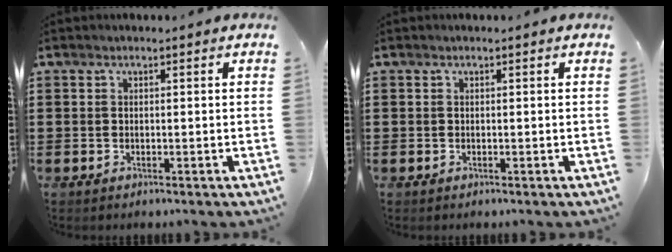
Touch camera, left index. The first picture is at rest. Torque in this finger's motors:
{"motor_torque": [0.00, 0.00, 0.00, 0.00]}